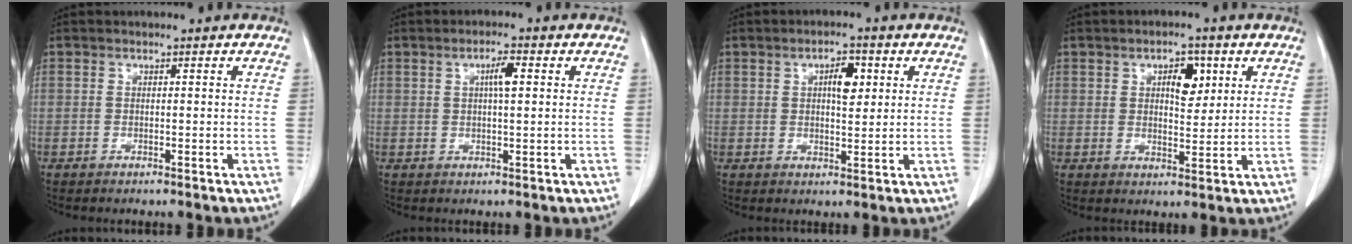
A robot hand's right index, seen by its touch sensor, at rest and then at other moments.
{"total": 3.2, "force": [0.8, 0.5, 3.0], "torque": [-0.052, 0.005, 0.012]}
{"total": 4.4, "force": [1.3, 1.8, 3.8], "torque": [-0.058, 0.006, 0.019]}
{"total": 5.1, "force": [2.0, 2.5, 4.0], "torque": [-0.059, 0.006, 0.031]}